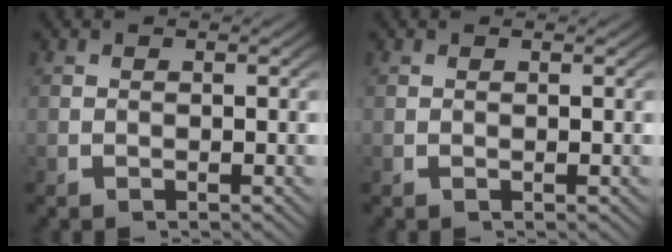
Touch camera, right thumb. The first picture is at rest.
{"total": 0.0}